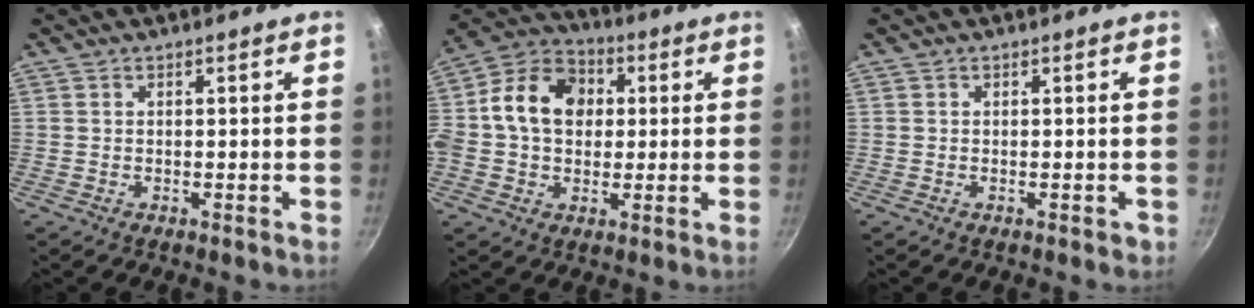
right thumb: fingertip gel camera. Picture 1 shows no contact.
{"total": 15.5, "force": [1.8, 12.0, 9.6], "torque": [-0.148, 0.029, 0.011]}
{"total": 1.1, "force": [-0.3, 0.7, 0.8], "torque": [-0.006, 0.002, -0.005]}